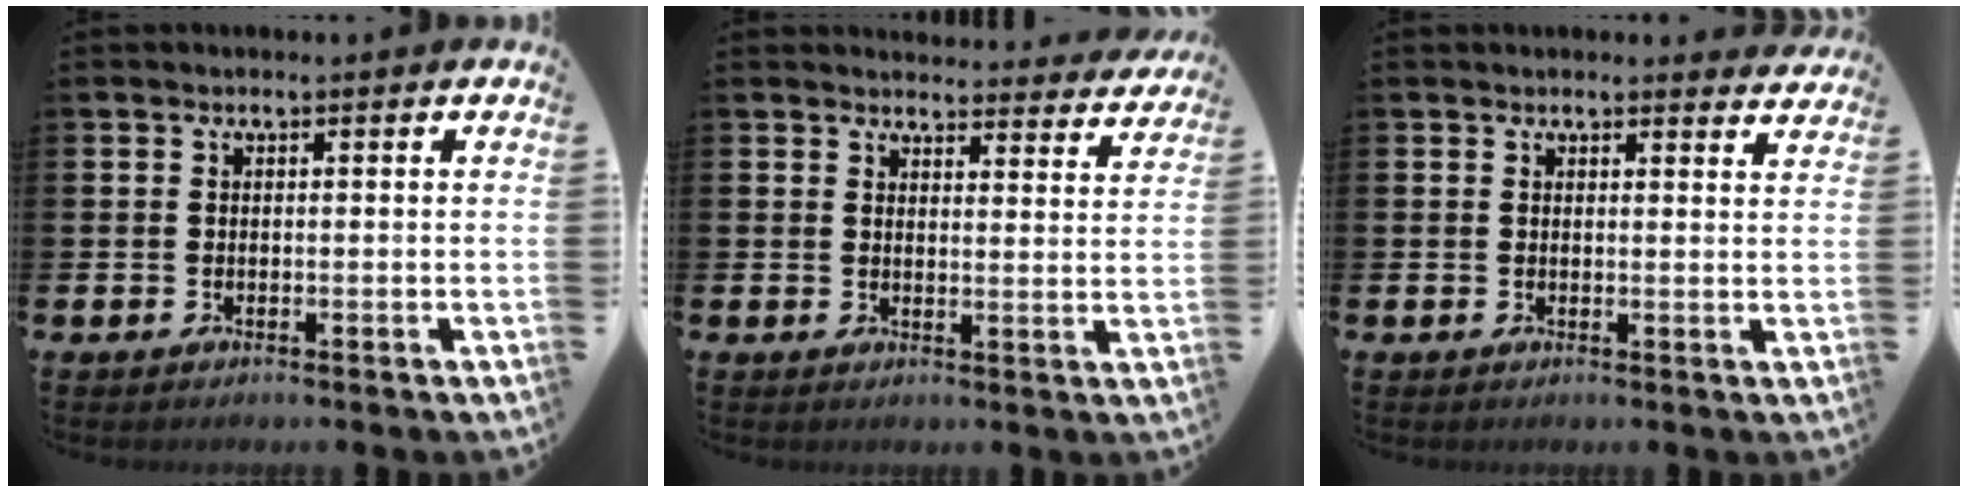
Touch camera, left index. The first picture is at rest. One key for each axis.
{"total": 3.7, "fx": 3.6, "fy": 0.4, "fz": 0.1, "tx": -0.003, "ty": -0.030, "tz": 0.063}
{"total": 1.9, "fx": 1.9, "fy": 0.3, "fz": 0.0, "tx": 0.005, "ty": -0.010, "tz": 0.033}